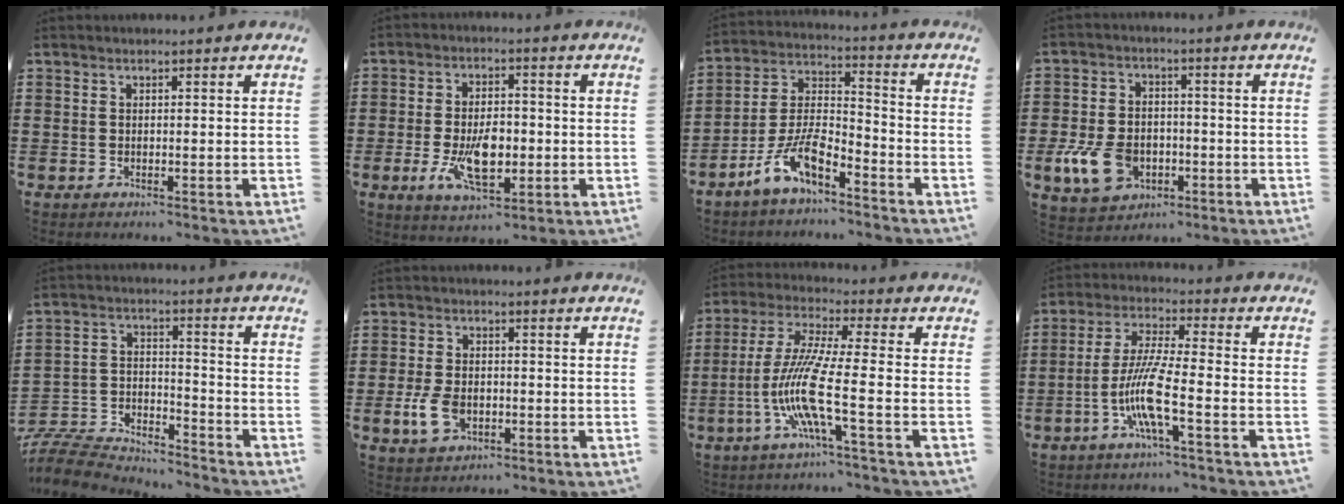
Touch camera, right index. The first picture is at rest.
{"total": 8.6, "force": [-2.0, 4.4, 7.1], "torque": [-0.143, -0.005, -0.038]}
{"total": 8.9, "force": [-6.4, 3.2, 5.3], "torque": [-0.124, 0.001, -0.126]}
{"total": 9.1, "force": [-2.8, 6.4, 5.8], "torque": [-0.149, 0.005, -0.054]}
{"total": 7.6, "force": [-7.4, 1.4, 0.9], "torque": [-0.040, 0.006, -0.154]}
{"total": 5.4, "force": [-1.5, 3.5, 3.8], "torque": [-0.094, -0.003, -0.031]}
{"total": 11.1, "force": [-3.7, 1.0, 10.4], "torque": [-0.240, -0.021, -0.083]}
{"total": 9.2, "force": [-3.7, 0.9, 8.4], "torque": [-0.196, -0.020, -0.080]}